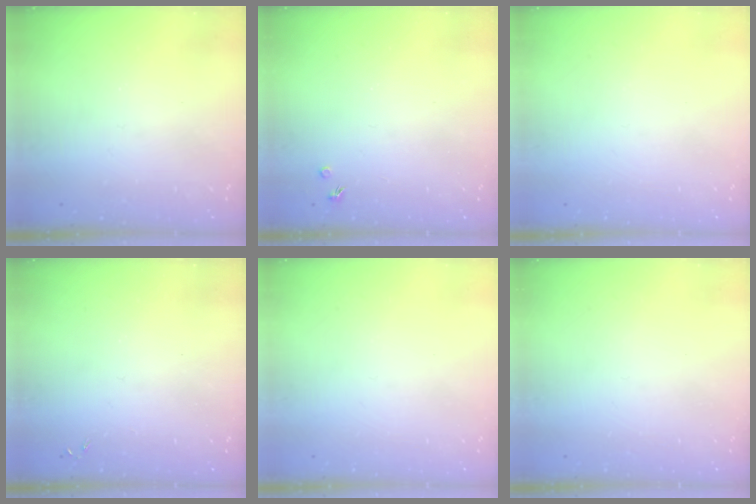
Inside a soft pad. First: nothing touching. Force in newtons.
{"total": 1.7, "press": 1.7, "slide": 0.3}
{"total": 0.0}
{"total": 0.0}
{"total": 0.0}
{"total": 0.0}